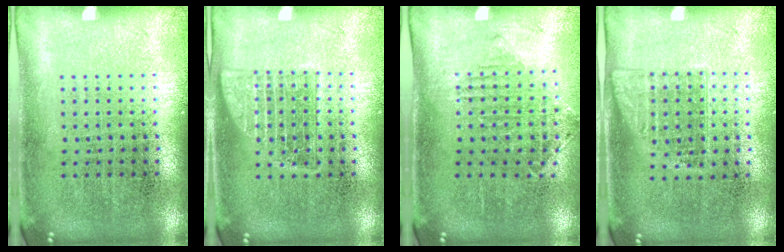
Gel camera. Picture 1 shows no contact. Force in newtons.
{"total": 1.1, "press": 1.1, "slide": 0.3}
{"total": 1.2, "press": 1.1, "slide": 0.5}
{"total": 1.1, "press": 0.9, "slide": 0.6}